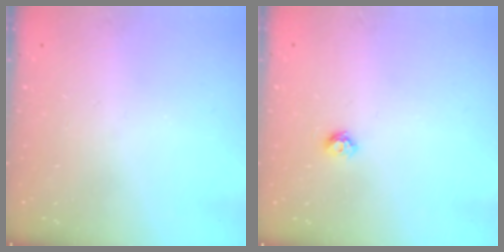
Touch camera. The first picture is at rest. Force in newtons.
{"total": 5.2, "press": 5.2, "slide": 0.7}